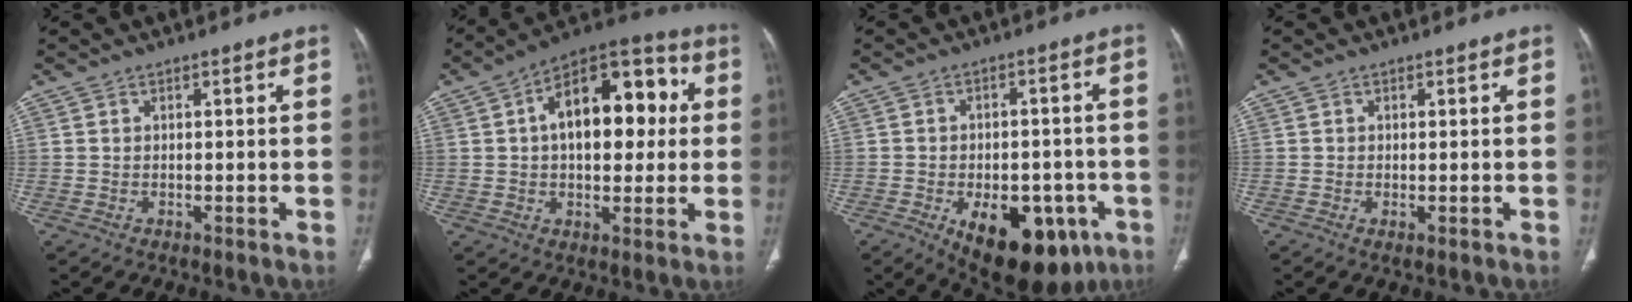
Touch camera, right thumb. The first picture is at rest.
{"total": 18.8, "force": [3.2, 10.6, 15.2], "torque": [-0.189, 0.034, 0.041]}
{"total": 17.9, "force": [-7.7, 9.9, 12.7], "torque": [-0.143, 0.018, -0.090]}
{"total": 0.8, "force": [-0.2, 0.4, 0.7], "torque": [-0.016, -0.003, -0.003]}